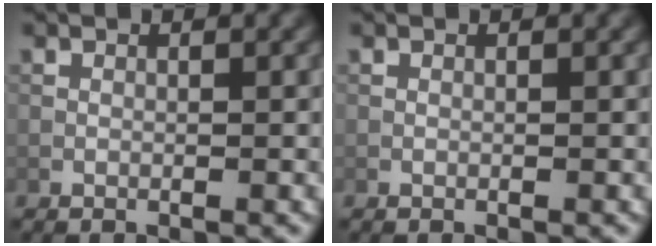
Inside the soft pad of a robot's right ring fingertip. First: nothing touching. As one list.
[{"total": 0.0}]